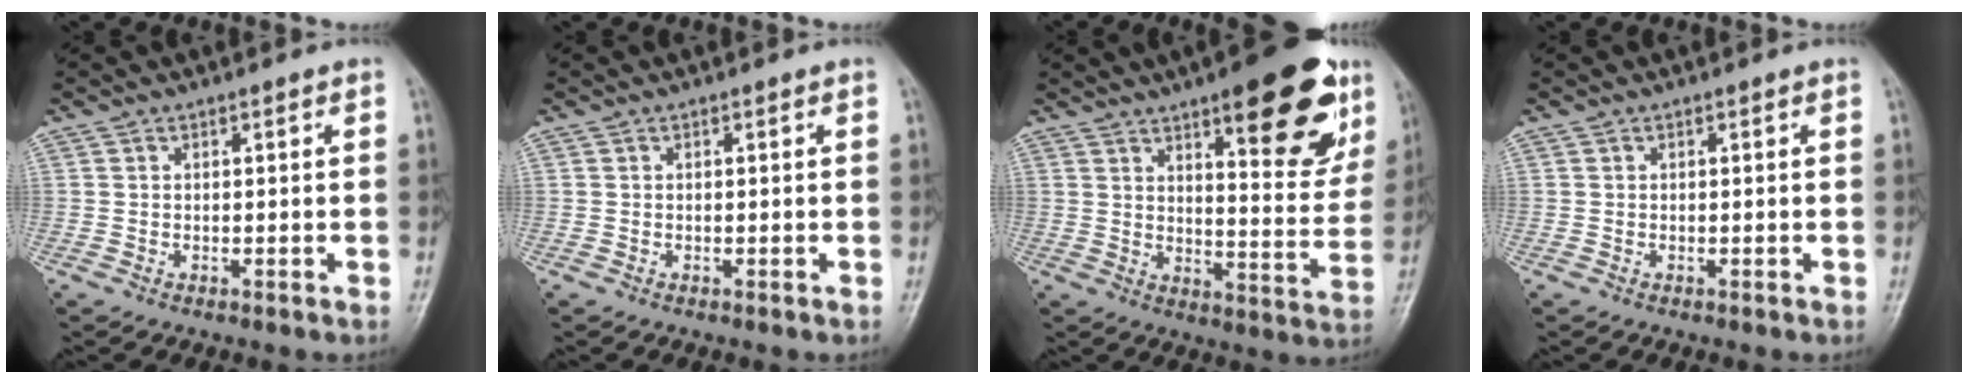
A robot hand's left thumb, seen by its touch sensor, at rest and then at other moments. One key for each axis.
{"total": 0.0}
{"total": 20.2, "fx": 11.2, "fy": 6.5, "fz": 15.5, "tx": -0.160, "ty": -0.048, "tz": 0.152}
{"total": 0.0}